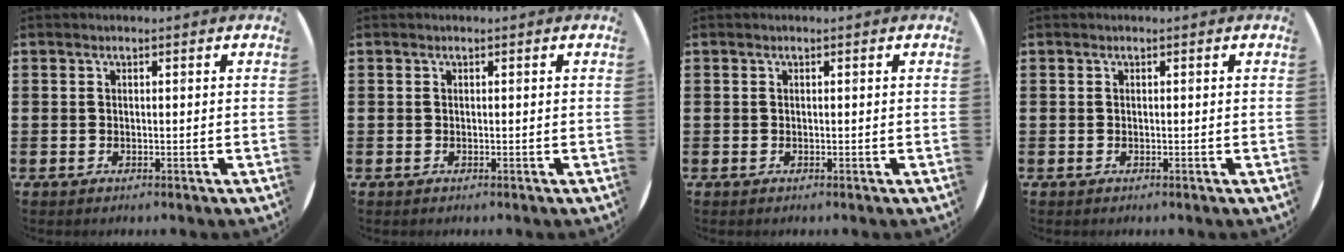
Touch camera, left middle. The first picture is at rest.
{"total": 0.0}
{"total": 0.0}
{"total": 0.0}